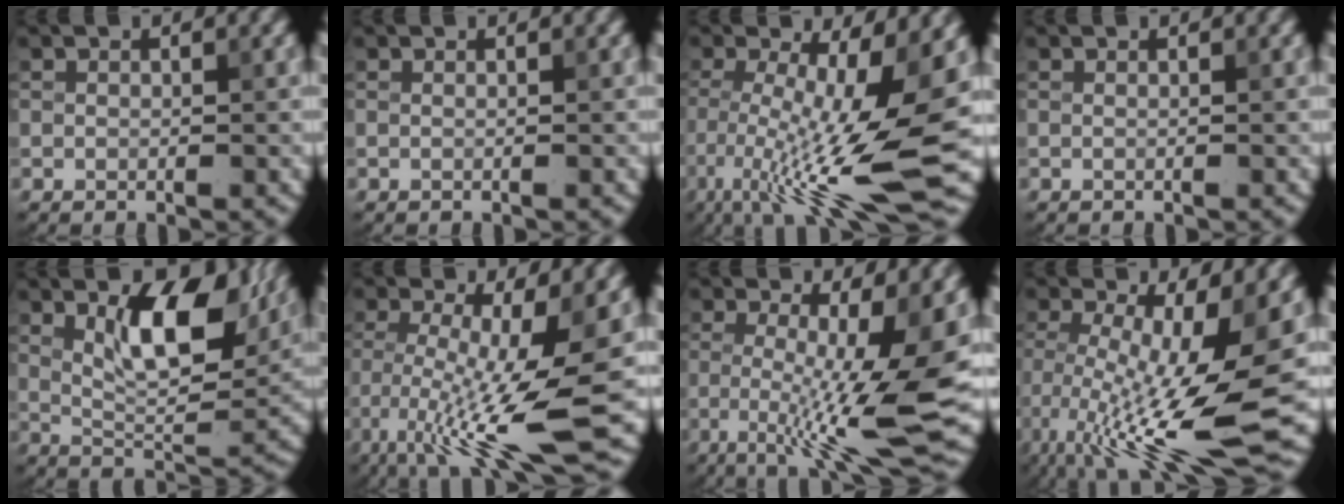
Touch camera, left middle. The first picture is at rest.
{"total": 0.0}
{"total": 12.3, "force": [-4.0, 2.3, 11.4], "torque": [-0.210, -0.014, -0.068]}
{"total": 0.0}
{"total": 8.0, "force": [3.0, 3.2, 6.7], "torque": [-0.114, -0.001, 0.051]}
{"total": 10.6, "force": [-3.7, 1.7, 9.7], "torque": [-0.187, -0.017, -0.066]}
{"total": 11.2, "force": [-1.3, 2.1, 10.9], "torque": [-0.174, -0.023, -0.017]}
{"total": 13.5, "force": [-4.3, 3.1, 12.4], "torque": [-0.226, -0.020, -0.071]}